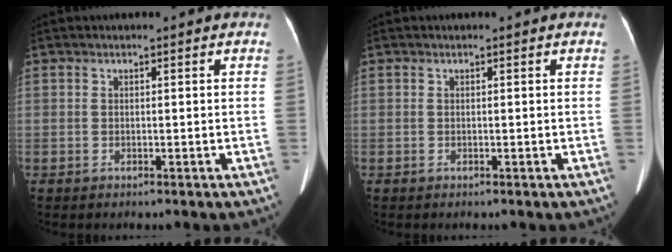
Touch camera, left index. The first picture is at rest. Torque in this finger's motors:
{"motor_torque": [0.03, 0.03, 0.00, 0.01]}